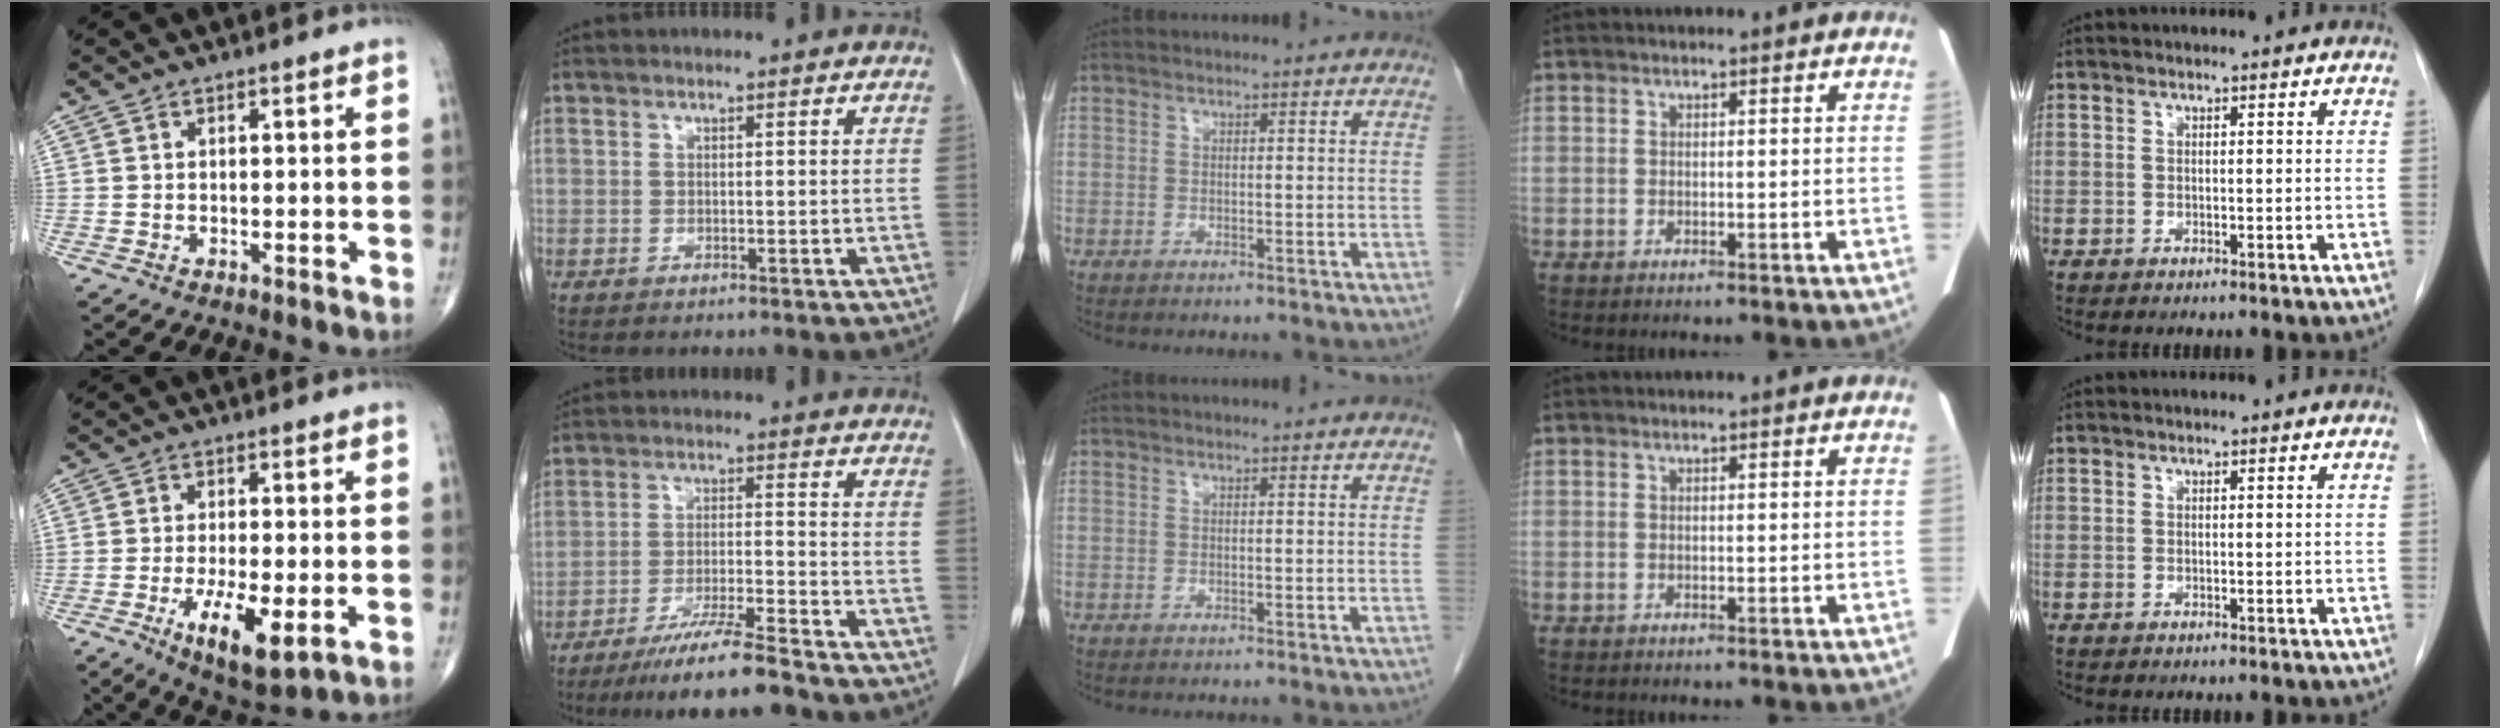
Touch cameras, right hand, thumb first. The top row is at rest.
{"thumb": {"total": 10.2, "force": [-3.3, 3.2, 9.0], "torque": [-0.149, -0.014, -0.051]}, "index": {"total": 9.1, "force": [-7.6, -0.6, 4.8], "torque": [-0.074, -0.027, -0.133]}}